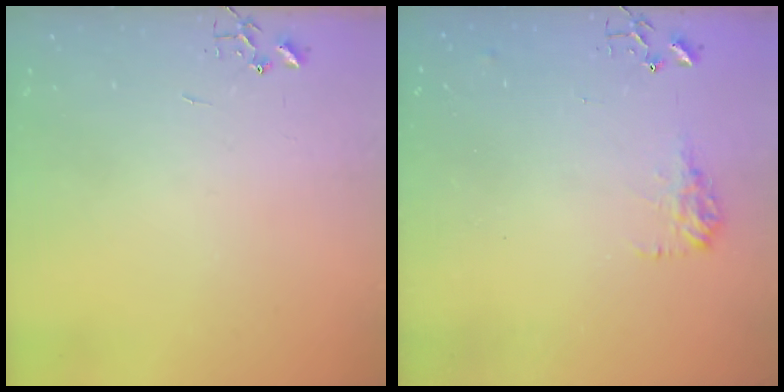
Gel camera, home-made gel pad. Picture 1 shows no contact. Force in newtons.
{"total": 9.2, "press": 9.2, "slide": 0.4}